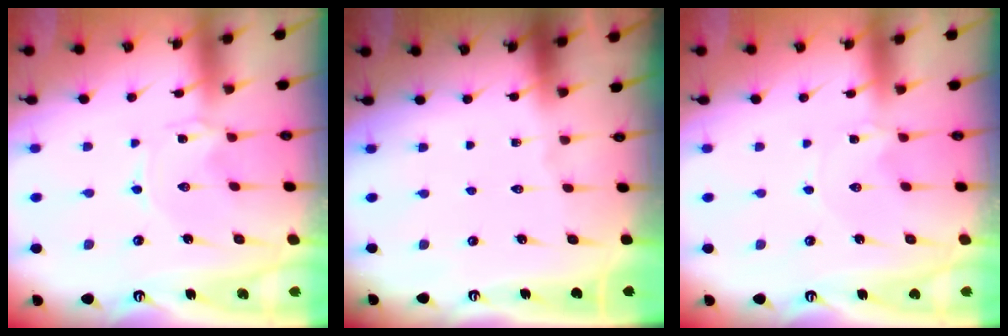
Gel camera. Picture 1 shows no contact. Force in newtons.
{"total": 0.0}
{"total": 0.0}